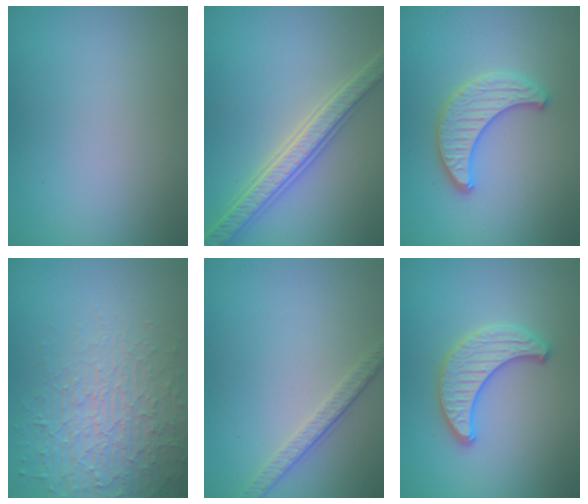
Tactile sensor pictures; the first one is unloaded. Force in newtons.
{"total": 5.5, "press": 5.4, "slide": 1.1}
{"total": 3.3, "press": 3.2, "slide": 0.4}
{"total": 4.8, "press": 4.5, "slide": 1.7}
{"total": 2.6, "press": 2.0, "slide": 1.7}
{"total": 3.4, "press": 3.3, "slide": 0.5}